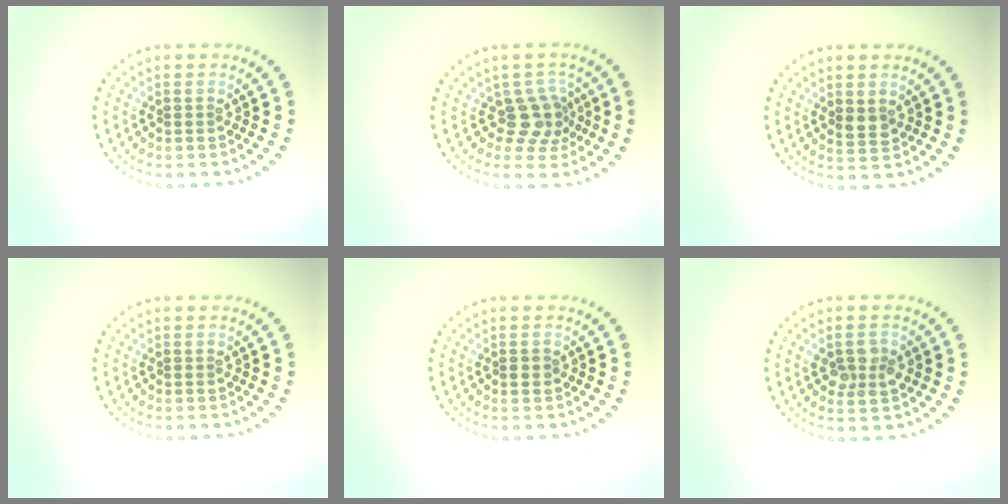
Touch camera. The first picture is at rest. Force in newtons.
{"total": 2.9, "press": 2.2, "slide": 1.8}
{"total": 1.4, "press": 1.4, "slide": 0.4}
{"total": 0.0}
{"total": 1.0, "press": 0.9, "slide": 0.2}
{"total": 2.4, "press": 2.4, "slide": 0.1}